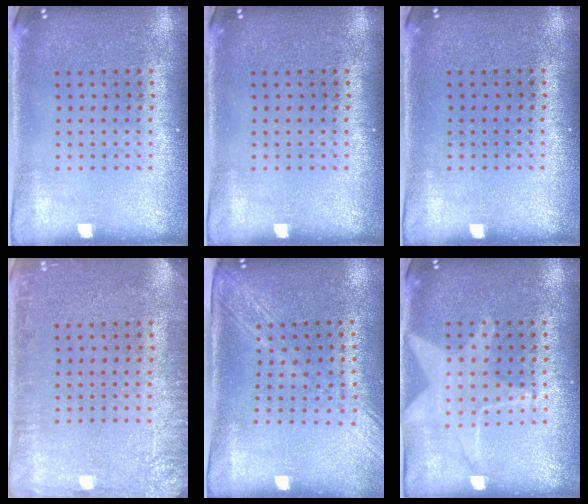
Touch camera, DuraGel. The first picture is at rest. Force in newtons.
{"total": 0.0}
{"total": 0.0}
{"total": 2.9, "press": 2.9, "slide": 0.4}
{"total": 2.0, "press": 1.6, "slide": 1.2}
{"total": 1.5, "press": 1.4, "slide": 0.5}